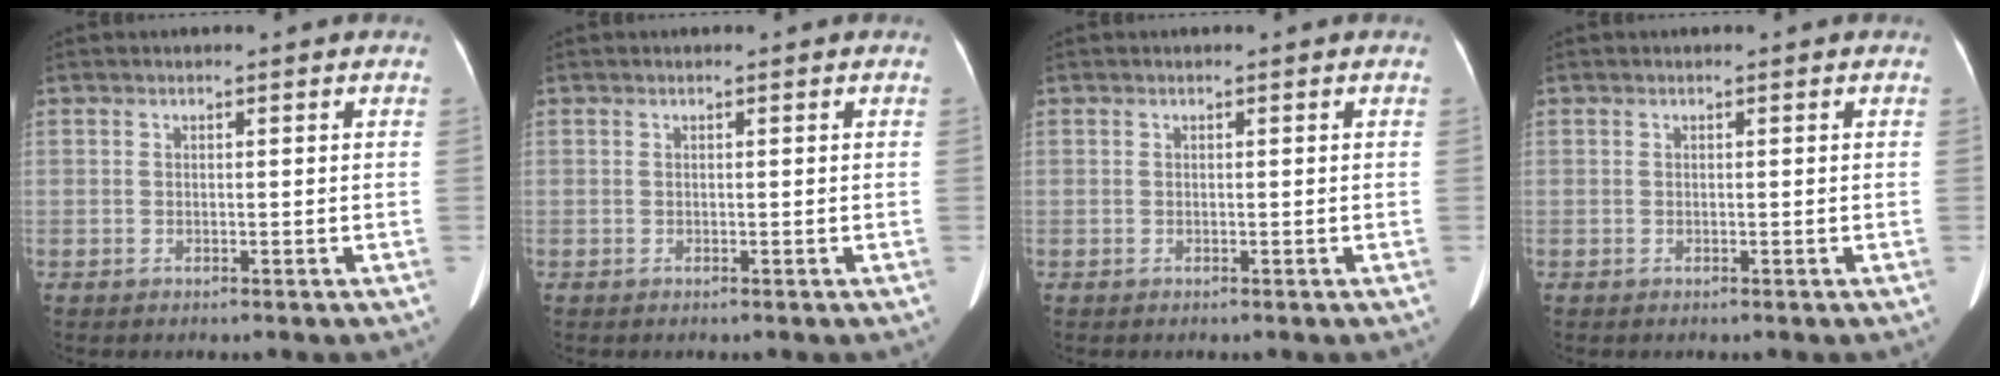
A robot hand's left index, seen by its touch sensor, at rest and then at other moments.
{"total": 0.0}
{"total": 0.0}
{"total": 0.0}